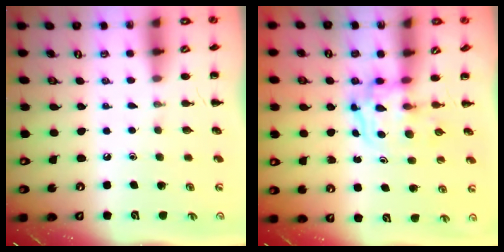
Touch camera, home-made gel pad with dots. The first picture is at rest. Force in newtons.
{"total": 3.3, "press": 3.3, "slide": 0.3}